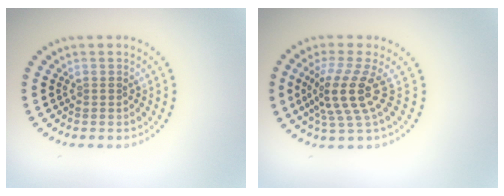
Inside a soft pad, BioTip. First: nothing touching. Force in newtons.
{"total": 4.2, "press": 3.0, "slide": 3.0}